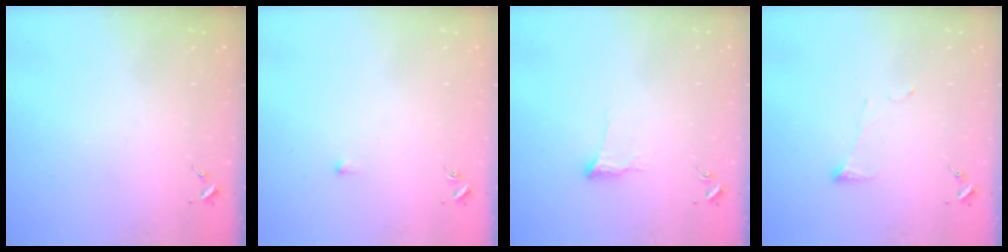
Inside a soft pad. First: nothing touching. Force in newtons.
{"total": 2.7, "press": 2.7, "slide": 0.6}
{"total": 7.7, "press": 7.6, "slide": 0.9}
{"total": 5.5, "press": 5.5, "slide": 0.4}